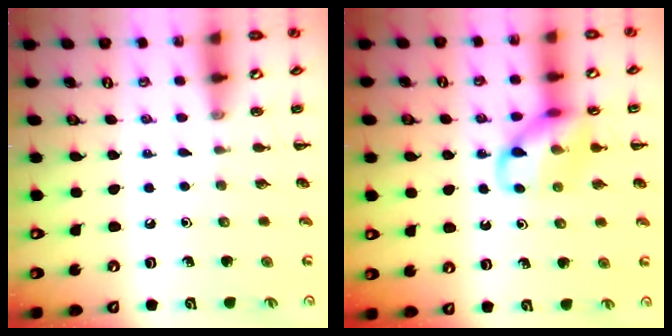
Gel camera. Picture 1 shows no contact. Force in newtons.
{"total": 11.4, "press": 11.3, "slide": 1.4}